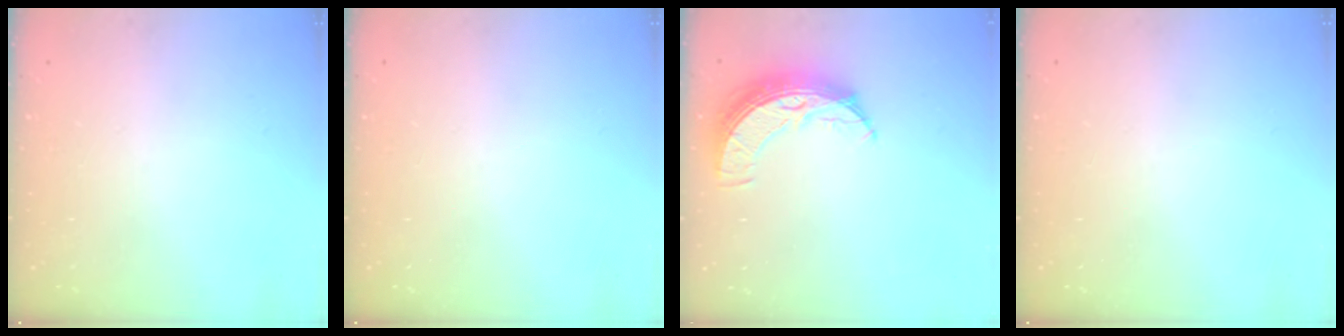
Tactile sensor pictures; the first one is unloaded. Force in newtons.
{"total": 0.0}
{"total": 9.4, "press": 9.4, "slide": 0.7}
{"total": 0.0}